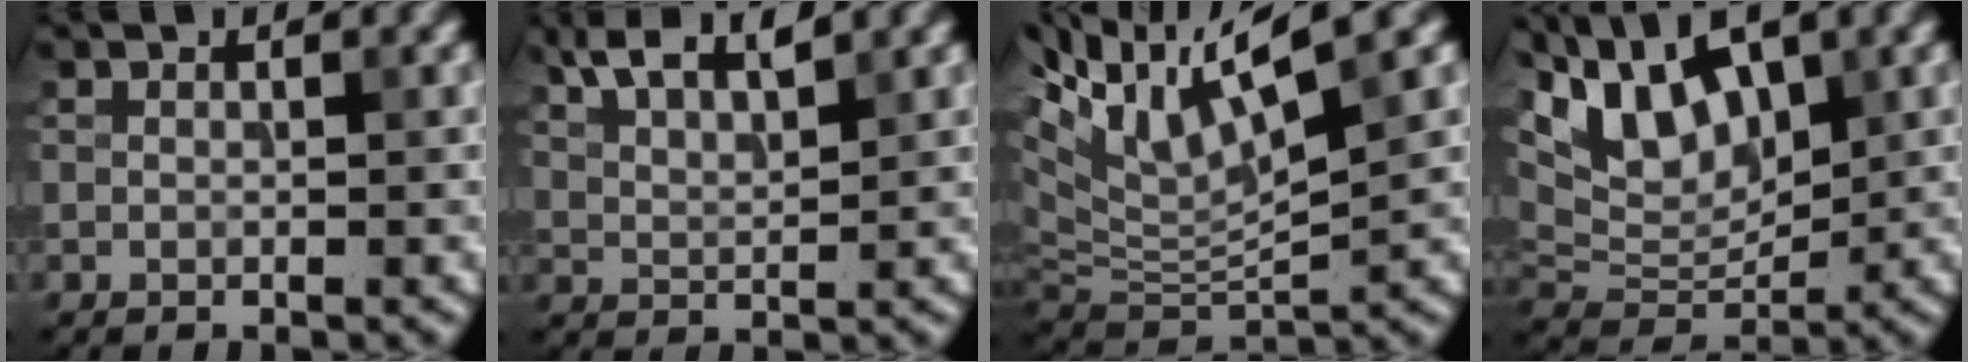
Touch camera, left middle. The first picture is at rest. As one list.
[{"total": 4.6, "force": [3.5, 1.3, 2.8], "torque": [-0.057, 0.016, 0.059]}, {"total": 10.5, "force": [5.3, 3.2, 8.5], "torque": [-0.177, 0.015, 0.095]}, {"total": 9.4, "force": [5.1, 4.5, 6.4], "torque": [-0.121, 0.008, 0.089]}]